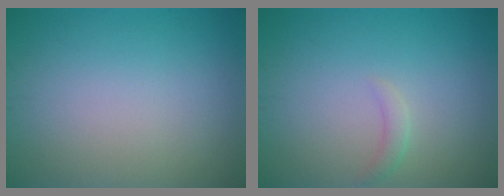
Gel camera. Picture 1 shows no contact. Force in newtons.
{"total": 1.0, "press": 1.0, "slide": 0.1}